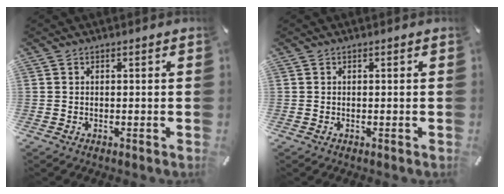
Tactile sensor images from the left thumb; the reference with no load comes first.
{"total": 0.0}